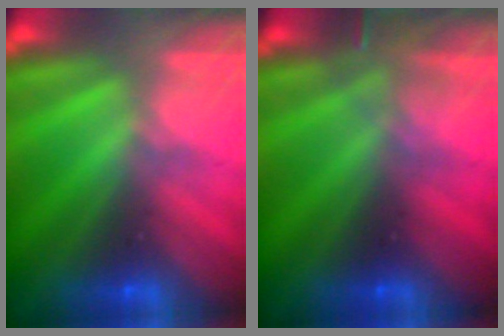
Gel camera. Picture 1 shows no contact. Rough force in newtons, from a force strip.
{"total": 3.0}